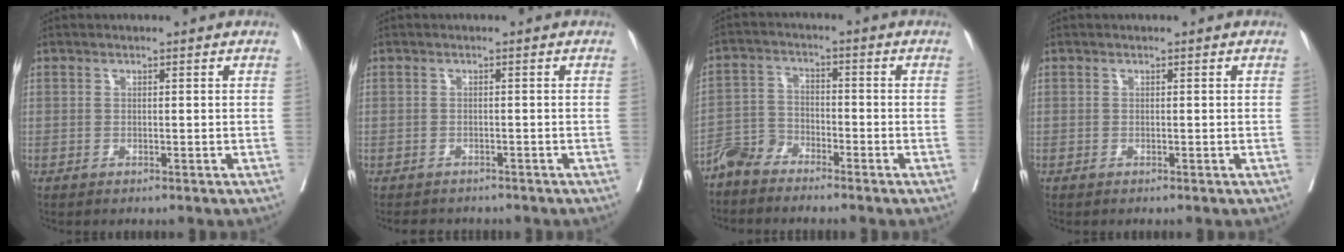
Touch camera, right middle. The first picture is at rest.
{"total": 4.3, "force": [-3.8, 1.6, 1.0], "torque": [-0.008, -0.002, -0.050]}
{"total": 4.2, "force": [-4.0, 1.2, 0.5], "torque": [-0.012, -0.005, -0.085]}
{"total": 0.0}